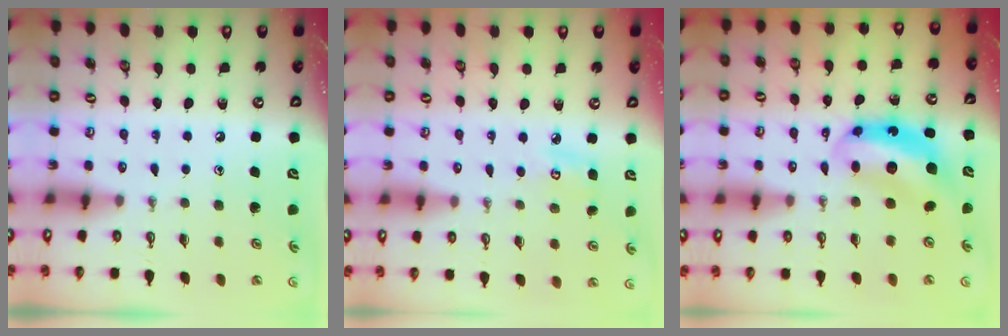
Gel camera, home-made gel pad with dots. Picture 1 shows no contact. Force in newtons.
{"total": 4.7, "press": 4.7, "slide": 0.4}
{"total": 7.4, "press": 7.4, "slide": 0.7}